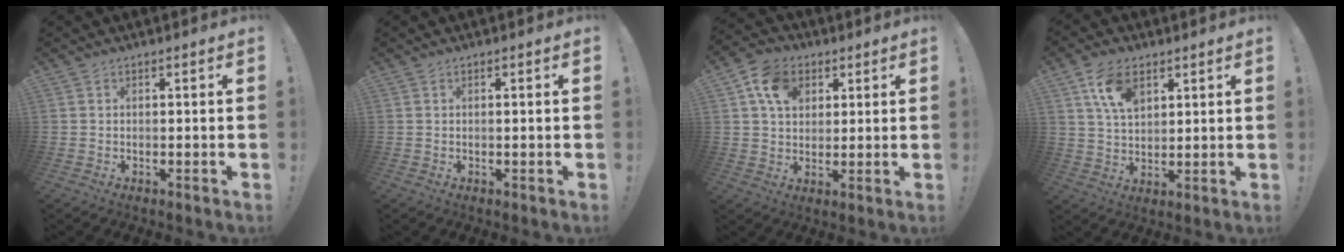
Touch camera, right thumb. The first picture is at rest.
{"total": 0.5, "force": [0.0, -0.2, 0.5], "torque": [-0.001, -0.006, -0.001]}
{"total": 10.8, "force": [4.3, 8.3, 5.3], "torque": [-0.089, -0.006, 0.084]}
{"total": 10.0, "force": [5.2, 6.1, 6.1], "torque": [-0.106, -0.010, 0.099]}